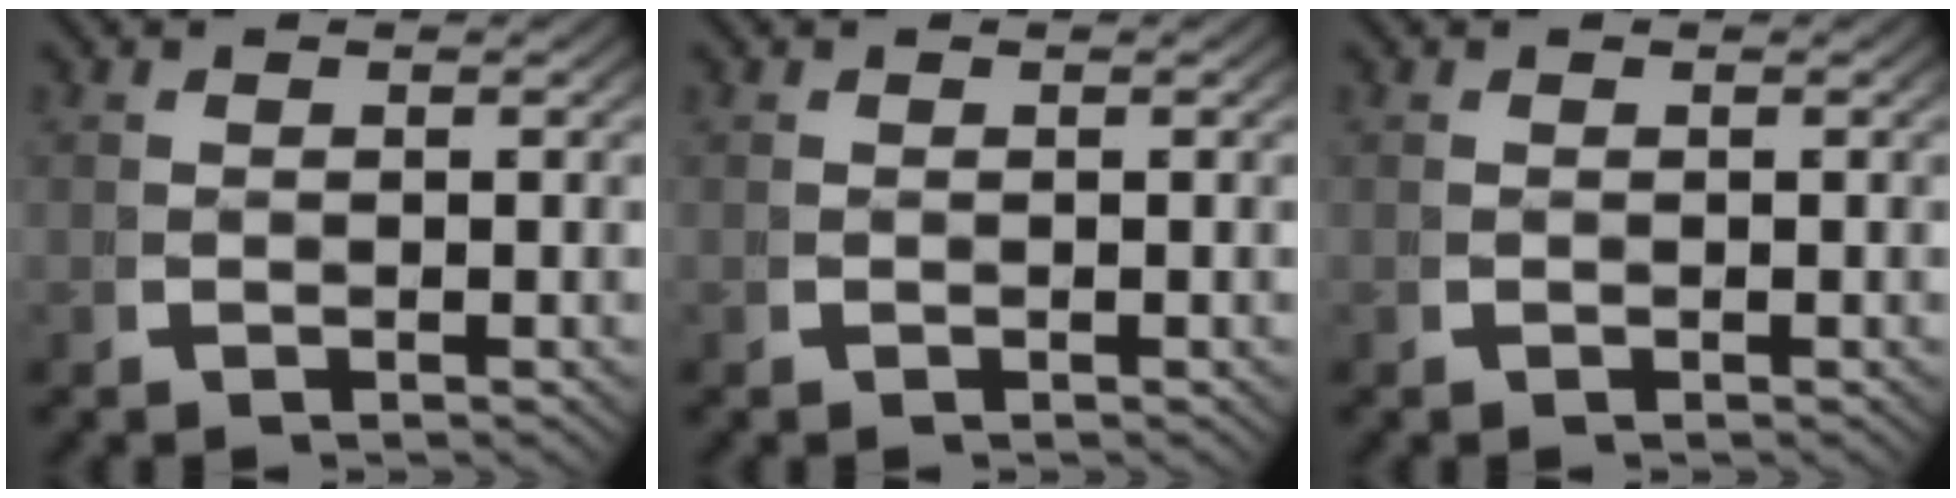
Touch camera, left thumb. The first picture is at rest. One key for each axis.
{"total": 0.0}
{"total": 0.0}